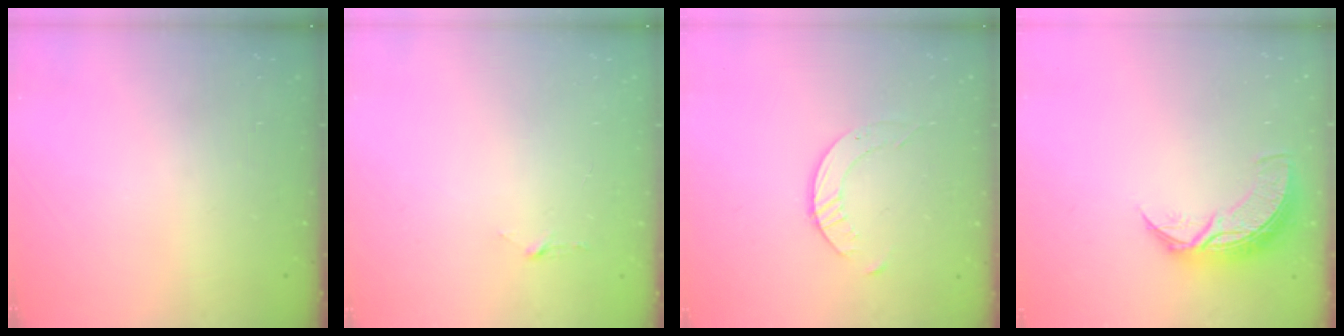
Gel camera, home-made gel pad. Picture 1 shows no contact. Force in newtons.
{"total": 2.9, "press": 2.9, "slide": 0.3}
{"total": 3.5, "press": 3.5, "slide": 0.5}
{"total": 9.0, "press": 9.0, "slide": 0.6}